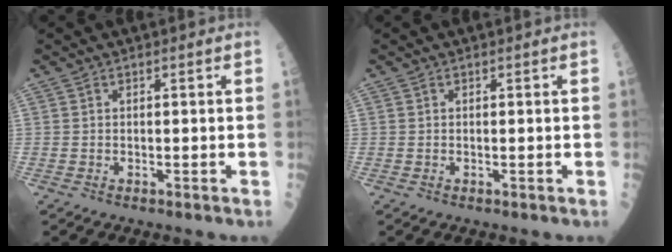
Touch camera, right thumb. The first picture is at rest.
{"total": 0.0}